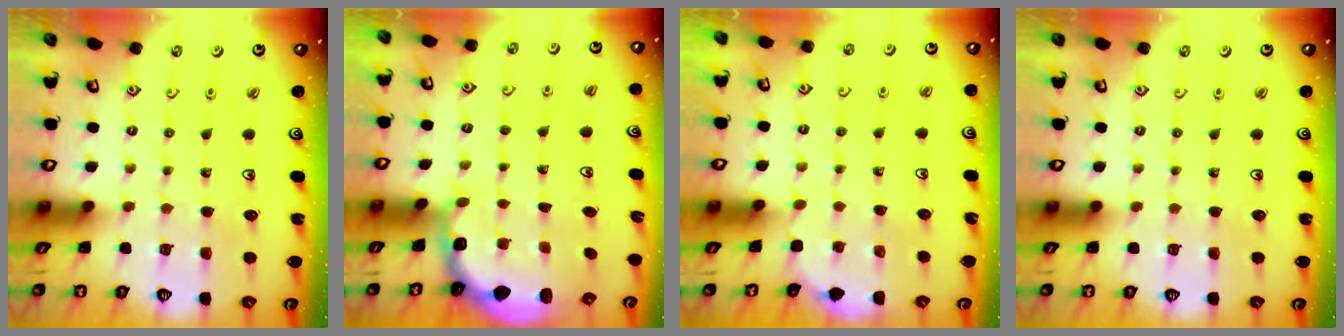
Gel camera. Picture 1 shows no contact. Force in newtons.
{"total": 2.3, "press": 2.0, "slide": 1.0}
{"total": 2.1, "press": 2.1, "slide": 0.2}
{"total": 0.0}